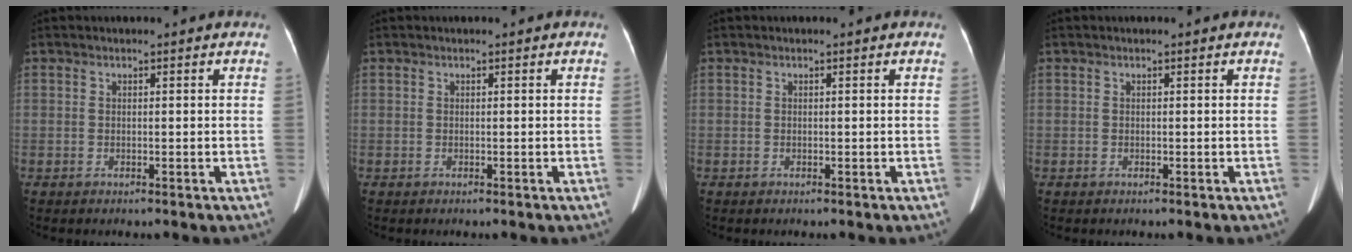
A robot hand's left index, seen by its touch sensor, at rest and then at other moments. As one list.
[{"total": 0.0}, {"total": 0.0}, {"total": 0.0}]